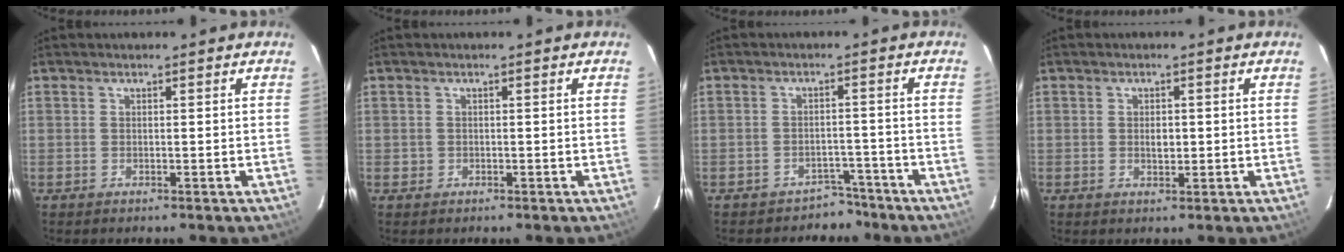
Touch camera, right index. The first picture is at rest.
{"total": 1.0, "force": [-0.4, 0.9, 0.0], "torque": [0.002, 0.001, -0.003]}
{"total": 4.8, "force": [-3.8, 2.9, -0.3], "torque": [0.010, 0.031, -0.048]}
{"total": 2.1, "force": [0.0, 1.3, 1.6], "torque": [-0.026, 0.004, 0.000]}